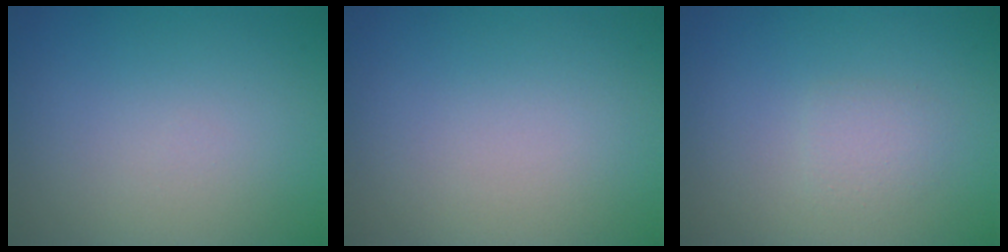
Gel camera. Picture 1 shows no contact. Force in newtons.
{"total": 0.0}
{"total": 1.3, "press": 1.3, "slide": 0.1}